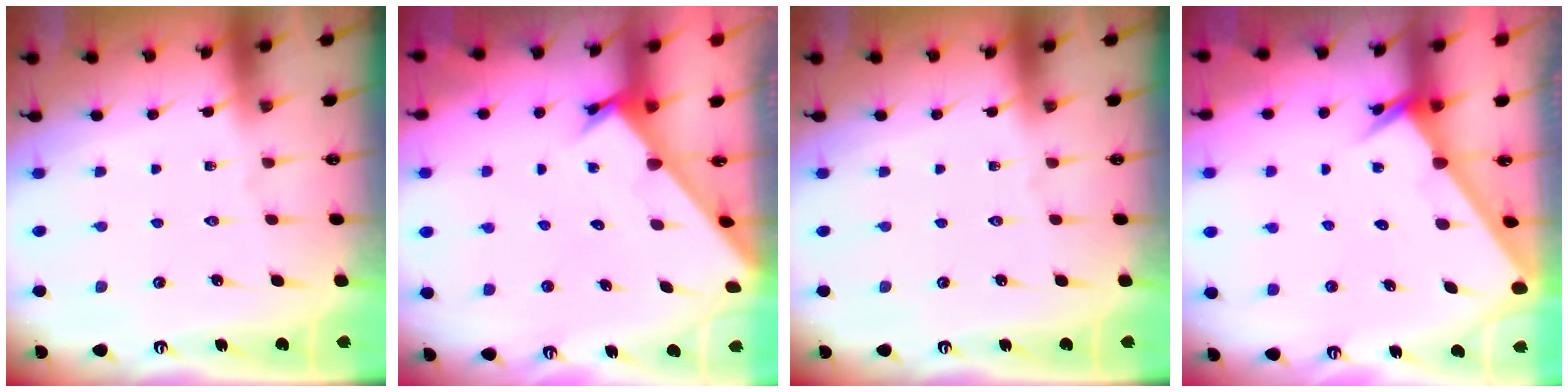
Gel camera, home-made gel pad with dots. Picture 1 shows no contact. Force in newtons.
{"total": 2.3, "press": 2.3, "slide": 0.0}
{"total": 0.0}
{"total": 2.3, "press": 2.3, "slide": 0.2}